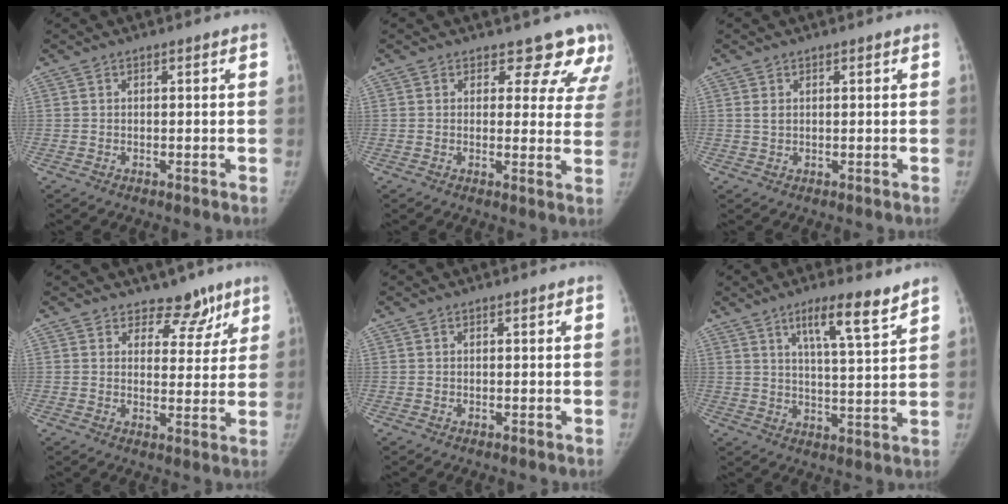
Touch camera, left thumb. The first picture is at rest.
{"total": 9.5, "force": [8.1, 4.6, 1.7], "torque": [0.038, -0.043, 0.062]}
{"total": 1.2, "force": [0.5, 0.9, 0.7], "torque": [-0.005, -0.002, 0.011]}
{"total": 6.3, "force": [4.7, 3.9, 1.4], "torque": [0.024, -0.028, 0.064]}
{"total": 0.0}
{"total": 9.3, "force": [6.1, 1.2, 6.9], "torque": [-0.105, -0.038, 0.100]}